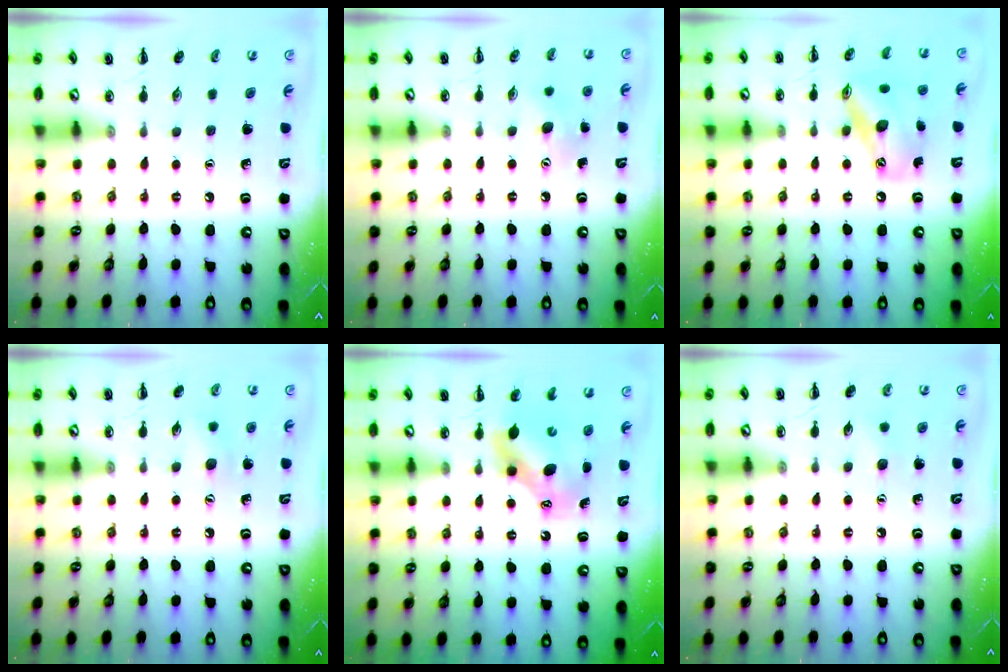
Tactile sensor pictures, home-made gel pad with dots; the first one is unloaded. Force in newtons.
{"total": 6.5, "press": 6.4, "slide": 1.6}
{"total": 14.0, "press": 13.7, "slide": 3.0}
{"total": 5.5, "press": 5.3, "slide": 1.4}
{"total": 7.2, "press": 7.0, "slide": 1.6}
{"total": 4.1, "press": 4.0, "slide": 0.9}